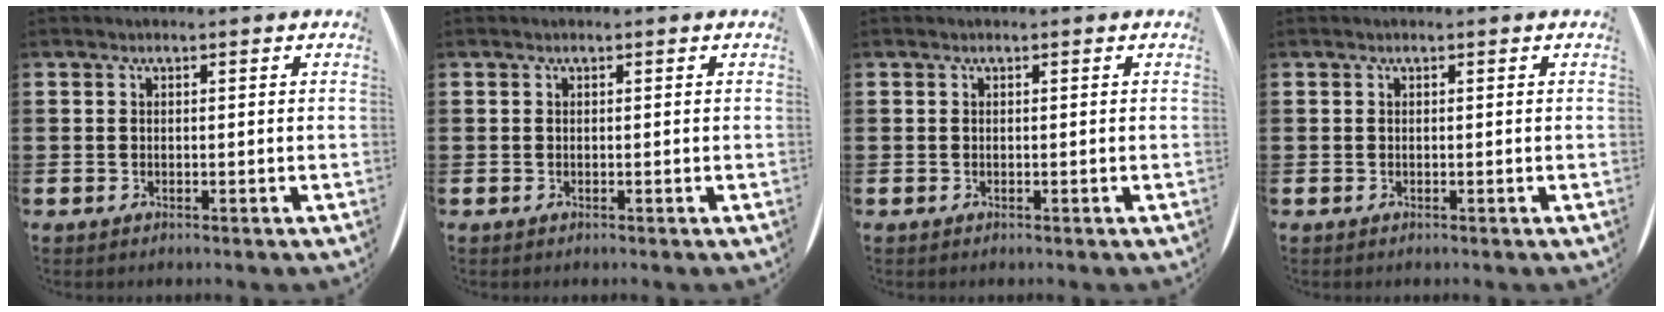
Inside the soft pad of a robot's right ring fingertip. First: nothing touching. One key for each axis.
{"total": 0.0}
{"total": 0.0}
{"total": 0.0}